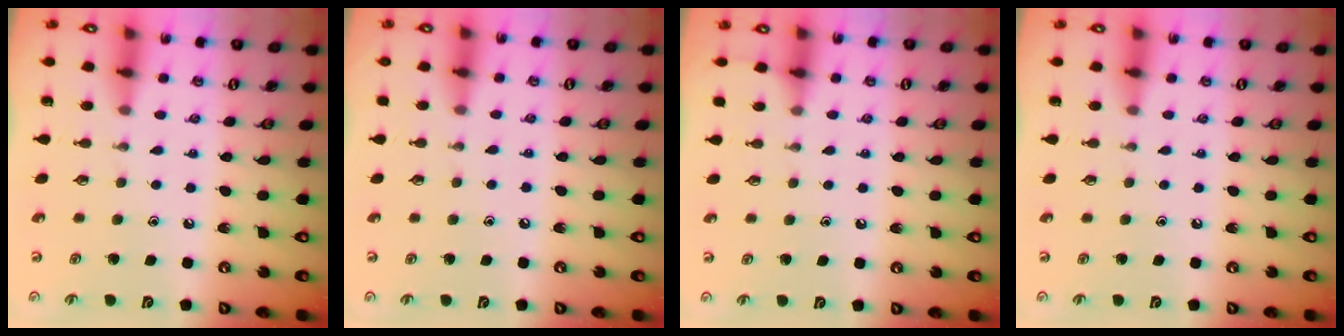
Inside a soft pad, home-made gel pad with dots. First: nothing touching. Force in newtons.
{"total": 3.9, "press": 3.9, "slide": 0.5}
{"total": 3.3, "press": 3.3, "slide": 0.4}
{"total": 0.0}